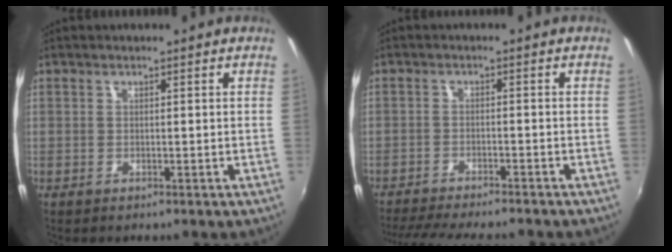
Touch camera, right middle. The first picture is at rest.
{"total": 12.6, "force": [-11.2, 1.7, 5.5], "torque": [-0.122, -0.023, -0.174]}